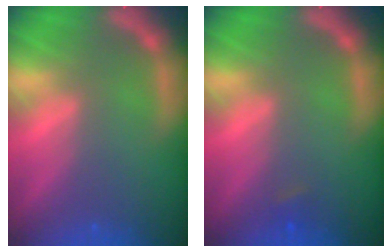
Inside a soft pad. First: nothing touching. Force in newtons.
{"total": 0.9}